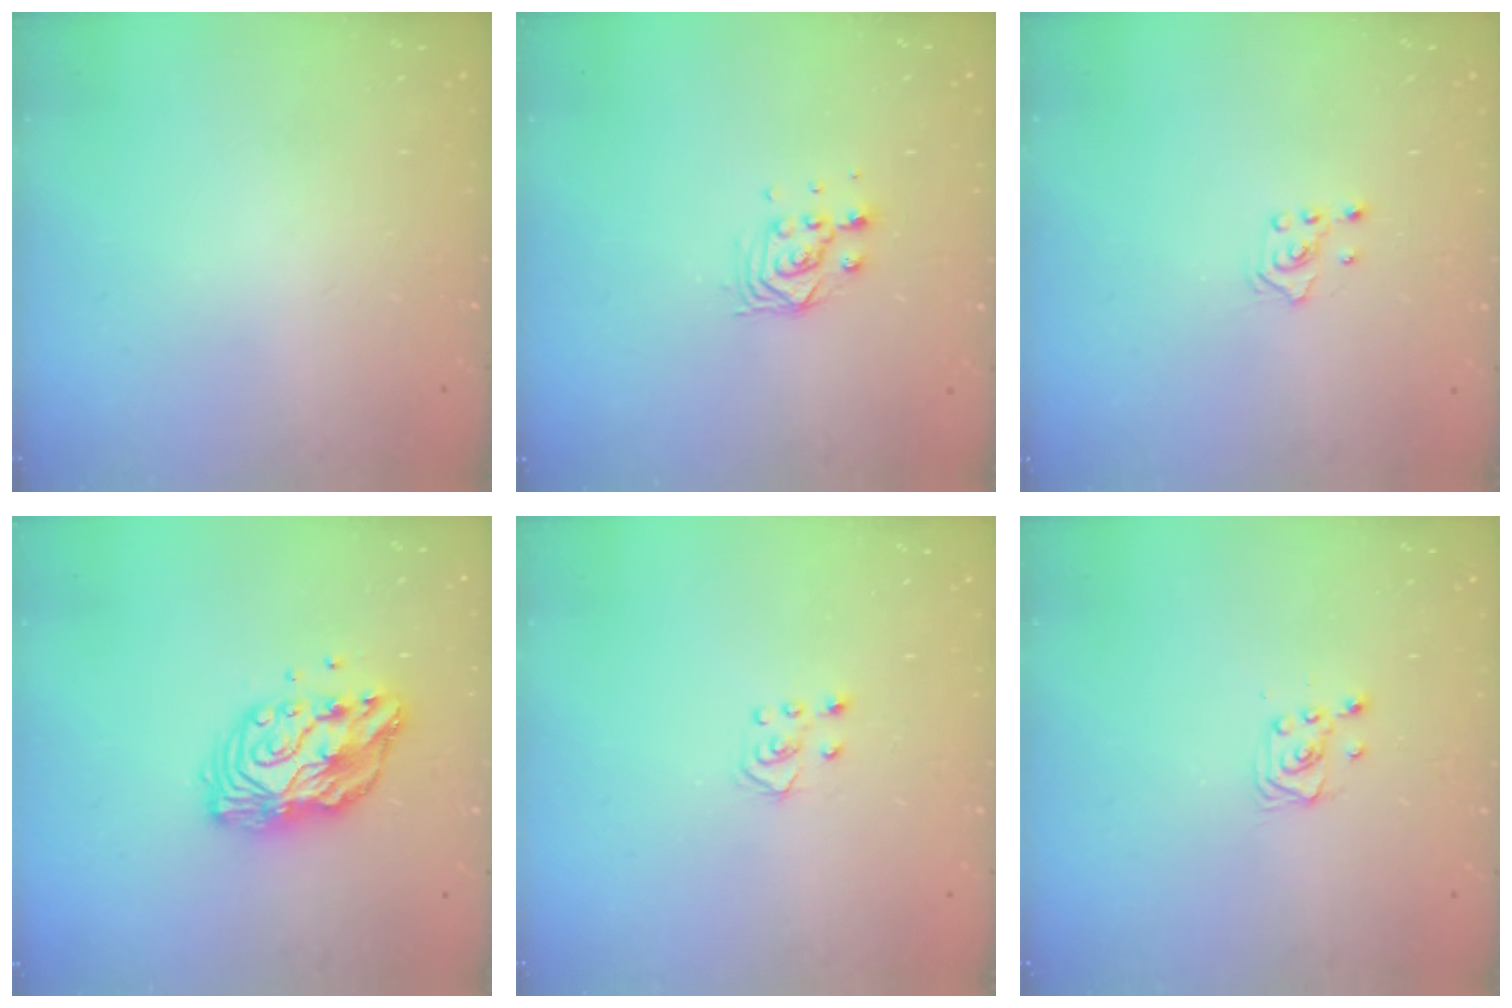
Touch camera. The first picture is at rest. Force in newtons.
{"total": 6.1, "press": 6.0, "slide": 0.4}
{"total": 2.4, "press": 2.2, "slide": 0.8}
{"total": 11.3, "press": 11.3, "slide": 1.0}
{"total": 4.0, "press": 4.0, "slide": 0.3}
{"total": 2.9, "press": 2.9, "slide": 0.4}